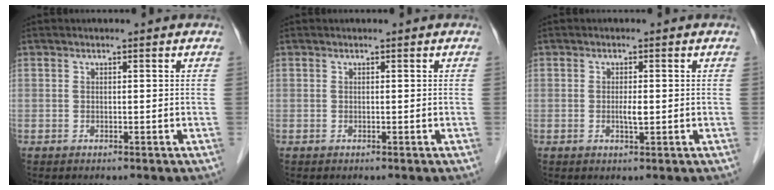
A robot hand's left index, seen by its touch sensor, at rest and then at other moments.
{"total": 0.0}
{"total": 1.7, "force": [-0.2, 0.3, 1.7], "torque": [-0.033, 0.000, -0.003]}